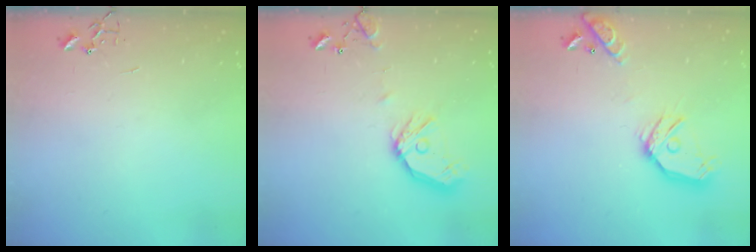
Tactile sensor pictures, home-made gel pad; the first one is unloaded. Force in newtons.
{"total": 13.4, "press": 13.2, "slide": 2.1}
{"total": 16.2, "press": 16.0, "slide": 2.5}